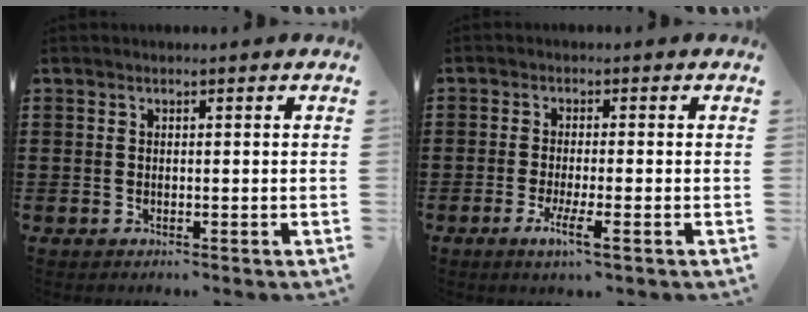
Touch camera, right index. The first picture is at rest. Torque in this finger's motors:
{"motor_torque": [0.18, -0.06, 0.08, 0.05]}